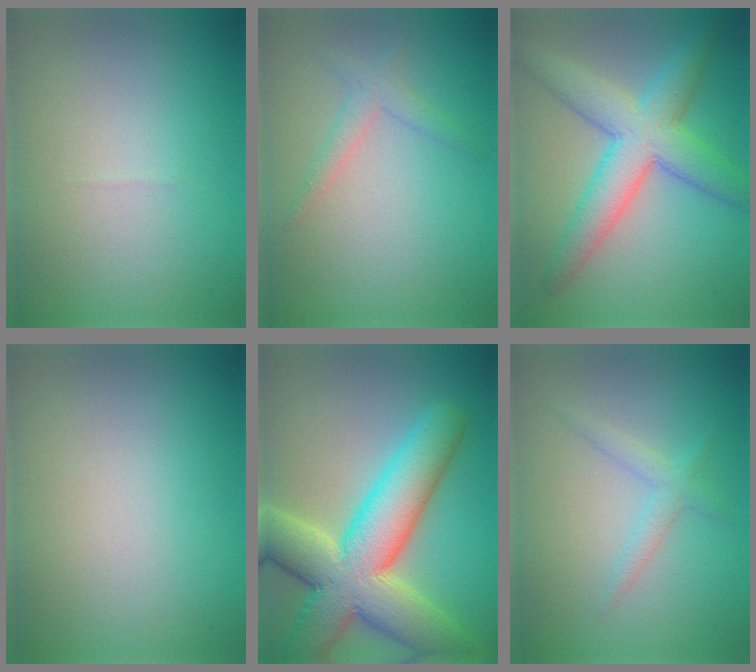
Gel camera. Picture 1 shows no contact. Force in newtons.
{"total": 1.7, "press": 1.7, "slide": 0.1}
{"total": 6.7, "press": 6.7, "slide": 0.2}
{"total": 0.0}
{"total": 11.8, "press": 11.7, "slide": 1.3}
{"total": 1.6, "press": 1.6, "slide": 0.1}